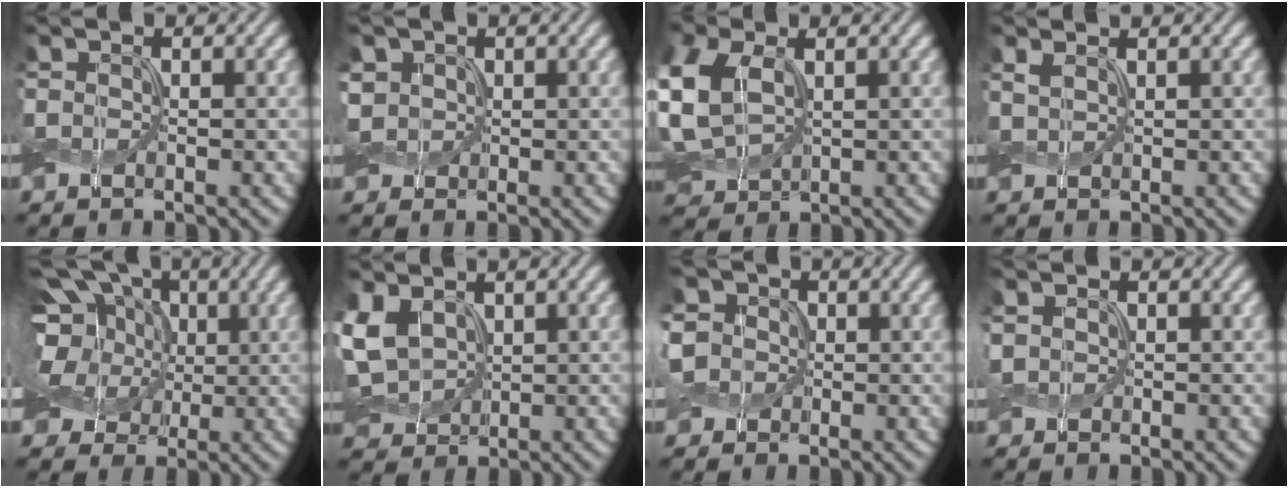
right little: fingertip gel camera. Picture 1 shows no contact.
{"total": 2.2, "force": [0.5, 1.9, 1.0], "torque": [-0.027, 0.007, 0.005]}
{"total": 7.1, "force": [1.2, 4.7, 5.2], "torque": [-0.151, 0.009, 0.025]}
{"total": 0.9, "force": [0.6, 0.3, 0.5], "torque": [-0.011, 0.004, 0.015]}
{"total": 13.6, "force": [3.8, 10.6, 7.6], "torque": [-0.161, 0.038, 0.047]}
{"total": 4.7, "force": [1.4, 3.4, 2.9], "torque": [-0.074, 0.006, 0.027]}
{"total": 5.0, "force": [1.3, 4.4, 2.1], "torque": [-0.068, 0.020, 0.010]}
{"total": 0.5, "force": [0.2, 0.5, 0.1], "torque": [-0.003, 0.003, 0.005]}